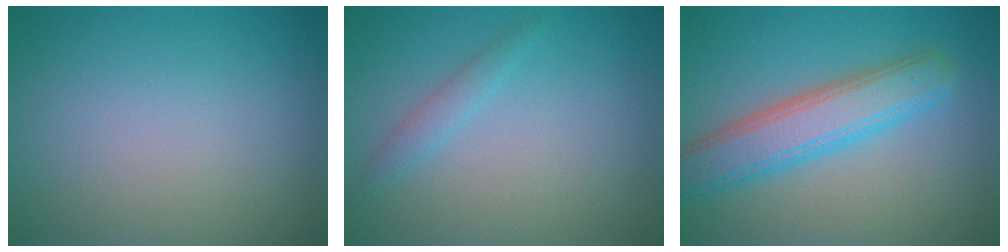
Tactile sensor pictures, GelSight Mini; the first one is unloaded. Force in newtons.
{"total": 1.3, "press": 1.3, "slide": 0.0}
{"total": 5.6, "press": 5.6, "slide": 0.1}